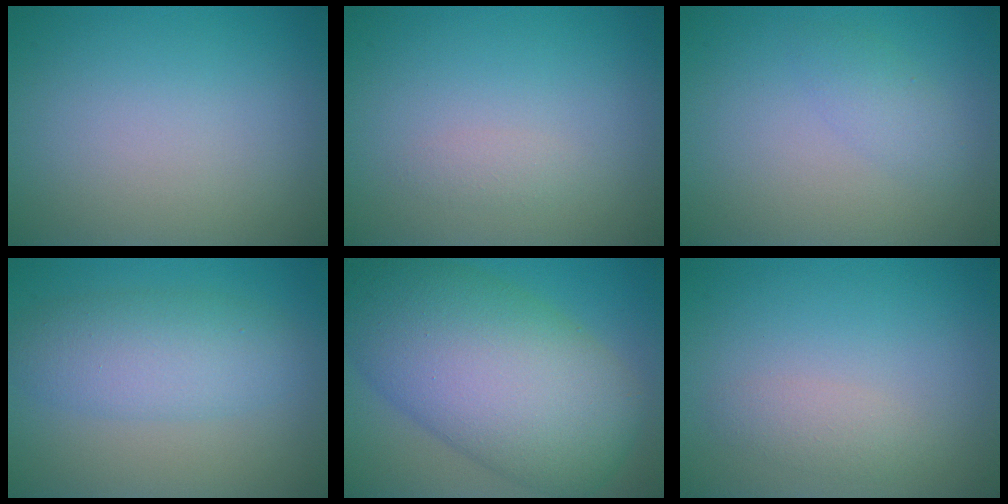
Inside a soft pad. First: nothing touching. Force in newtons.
{"total": 0.8, "press": 0.8, "slide": 0.0}
{"total": 0.7, "press": 0.7, "slide": 0.1}
{"total": 4.8, "press": 4.8, "slide": 0.1}
{"total": 14.0, "press": 14.0, "slide": 0.3}
{"total": 1.4, "press": 1.4, "slide": 0.1}